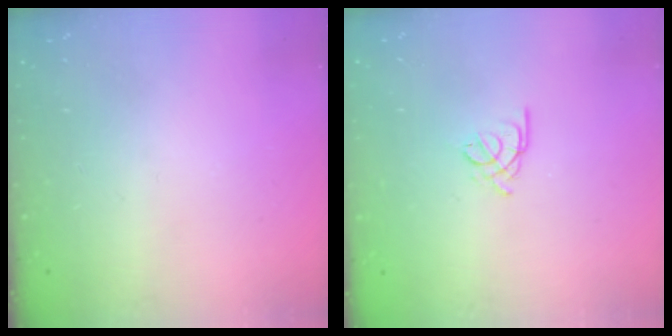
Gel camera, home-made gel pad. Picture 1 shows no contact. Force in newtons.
{"total": 2.2, "press": 2.2, "slide": 0.5}